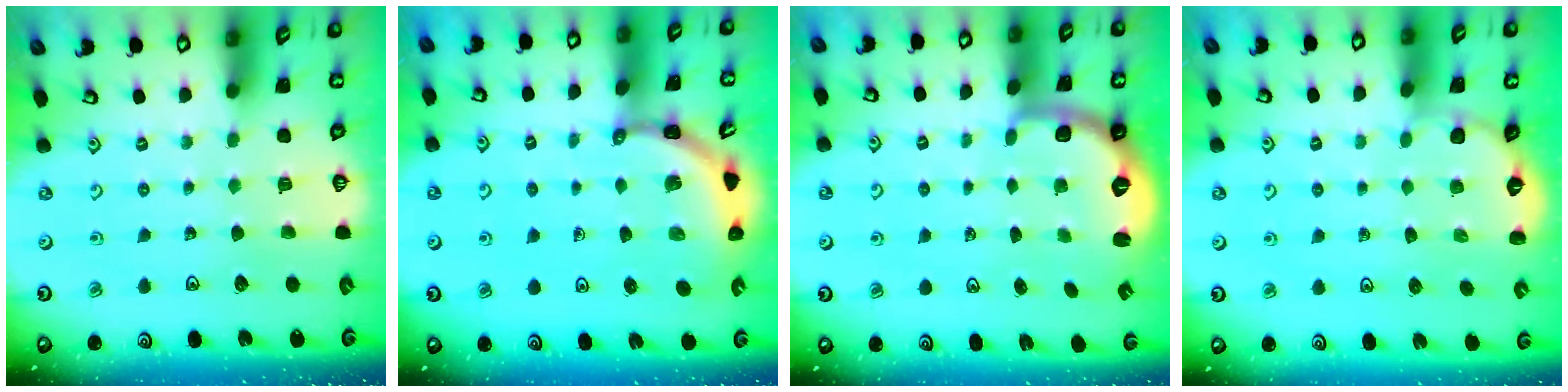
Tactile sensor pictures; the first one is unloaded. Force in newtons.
{"total": 3.5, "press": 3.5, "slide": 0.3}
{"total": 2.6, "press": 1.5, "slide": 2.1}
{"total": 2.4, "press": 2.3, "slide": 0.7}